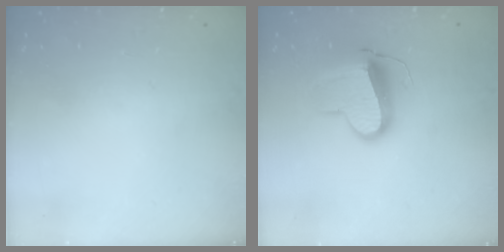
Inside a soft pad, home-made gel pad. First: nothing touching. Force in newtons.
{"total": 13.4, "press": 13.3, "slide": 1.3}